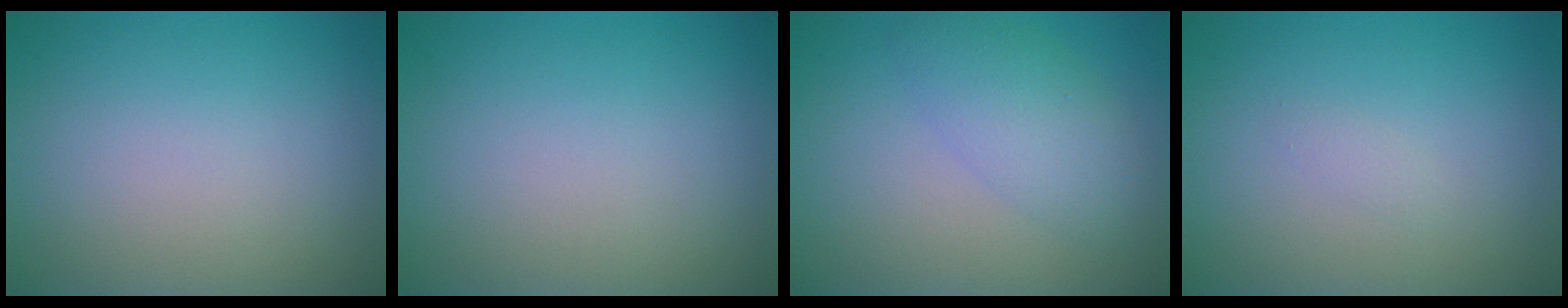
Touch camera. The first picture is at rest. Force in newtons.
{"total": 0.0}
{"total": 3.6, "press": 3.6, "slide": 0.3}
{"total": 0.5, "press": 0.5, "slide": 0.0}